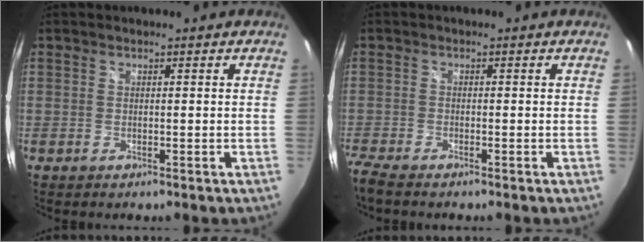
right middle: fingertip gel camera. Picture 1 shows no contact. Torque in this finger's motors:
{"motor_torque": [1.01, -1.13, 0.47, 0.16]}